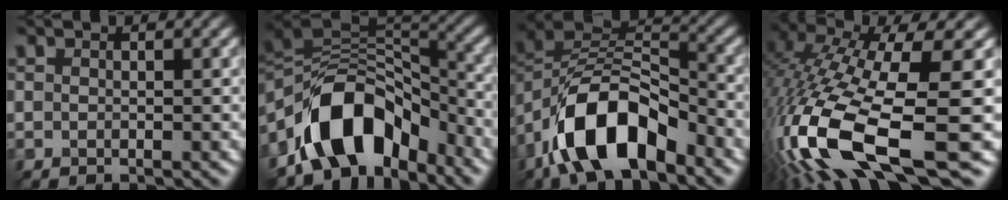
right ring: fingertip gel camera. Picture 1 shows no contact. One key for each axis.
{"total": 9.3, "fx": -6.5, "fy": 4.7, "fz": 4.6, "tx": -0.085, "ty": 0.015, "tz": -0.096}
{"total": 9.1, "fx": -6.3, "fy": 3.5, "fz": 5.5, "tx": -0.128, "ty": 0.012, "tz": -0.098}
{"total": 13.9, "fx": -5.1, "fy": 3.8, "fz": 12.3, "tx": -0.318, "ty": -0.021, "tz": -0.050}